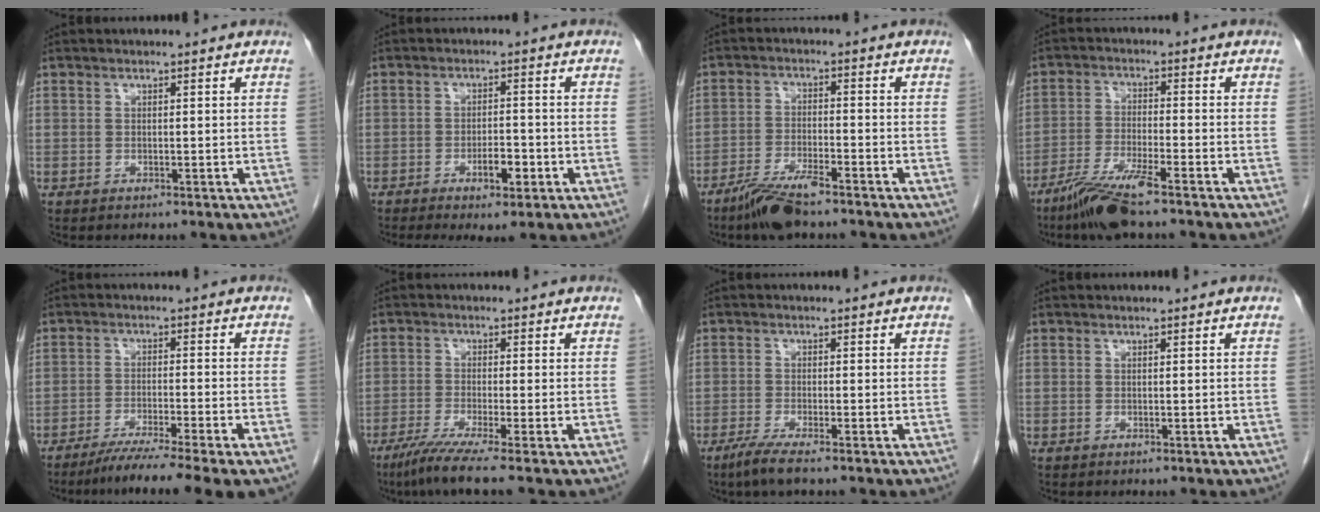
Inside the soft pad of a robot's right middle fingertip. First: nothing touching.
{"total": 5.1, "force": [-2.4, 1.2, 4.3], "torque": [-0.076, -0.004, -0.035]}
{"total": 6.9, "force": [-5.3, 0.9, 4.4], "torque": [-0.090, -0.015, -0.099]}
{"total": 8.2, "force": [-6.0, 0.2, 5.5], "torque": [-0.112, -0.025, -0.117]}
{"total": 11.0, "force": [-8.3, -0.8, 7.1], "torque": [-0.102, -0.029, -0.128]}
{"total": 6.5, "force": [-4.8, -1.2, 4.2], "torque": [-0.073, -0.023, -0.088]}
{"total": 3.7, "force": [-2.7, 0.0, 2.6], "torque": [-0.058, -0.012, -0.053]}
{"total": 0.0}